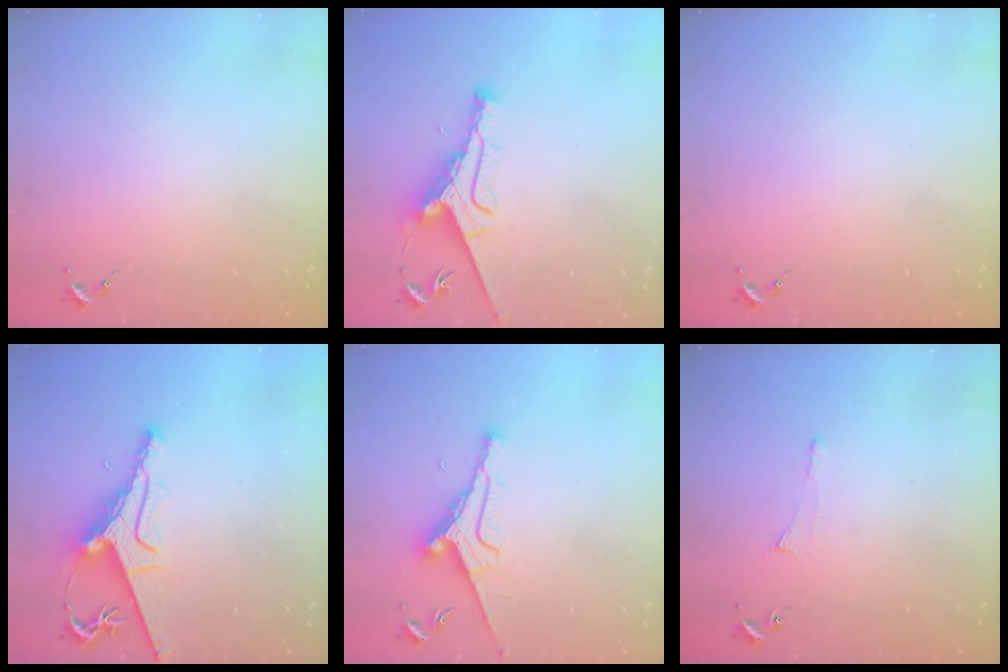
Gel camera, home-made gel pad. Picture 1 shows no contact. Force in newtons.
{"total": 9.7, "press": 9.6, "slide": 0.8}
{"total": 0.0}
{"total": 9.2, "press": 9.1, "slide": 1.2}
{"total": 9.1, "press": 9.0, "slide": 1.3}
{"total": 3.0, "press": 2.9, "slide": 0.5}